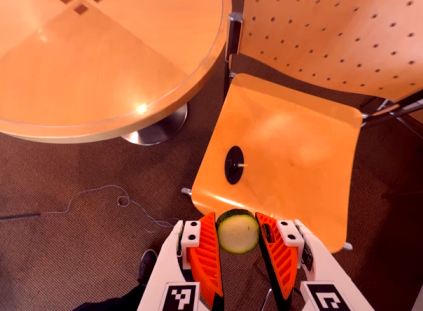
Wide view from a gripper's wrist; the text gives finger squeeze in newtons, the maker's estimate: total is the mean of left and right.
{"total": 8.0, "left": 7.3, "right": 8.6}